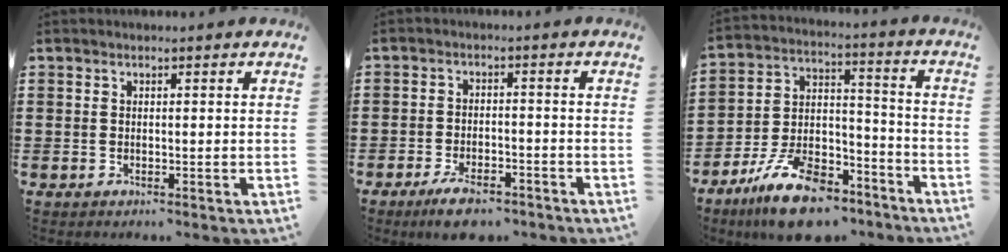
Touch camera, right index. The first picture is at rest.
{"total": 4.4, "force": [-3.7, 1.1, 2.2], "torque": [-0.042, 0.006, -0.070]}
{"total": 12.6, "force": [-9.5, 5.0, 6.6], "torque": [-0.135, 0.046, -0.178]}